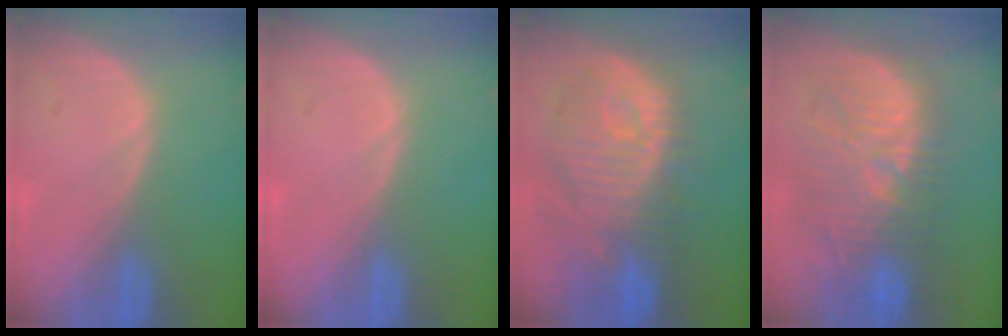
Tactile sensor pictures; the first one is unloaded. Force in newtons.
{"total": 0.0}
{"total": 12.1, "press": 10.9, "slide": 5.3}
{"total": 11.4, "press": 11.2, "slide": 2.4}